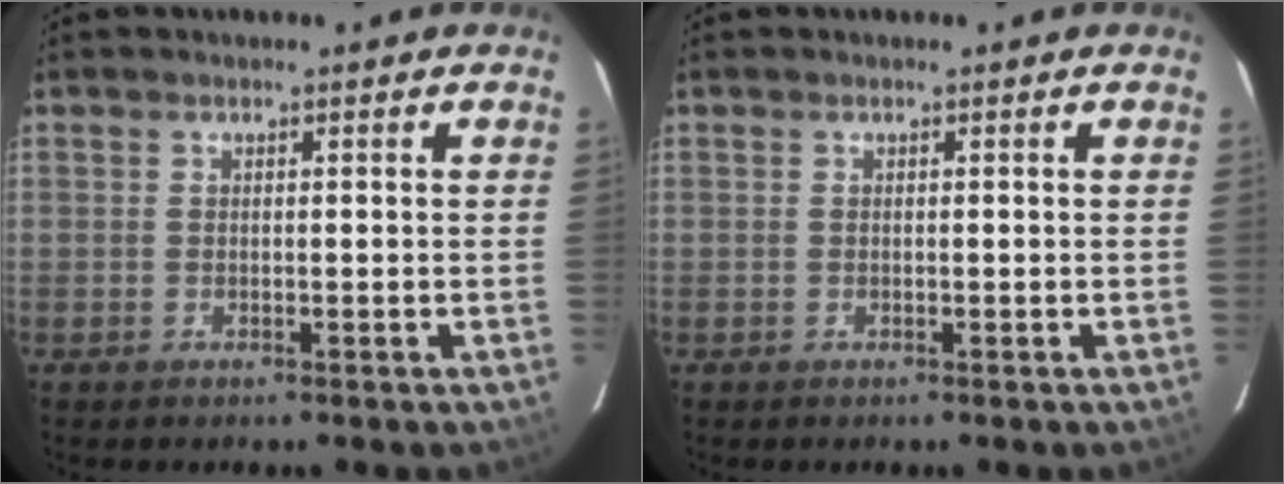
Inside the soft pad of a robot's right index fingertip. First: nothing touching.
{"total": 0.0}